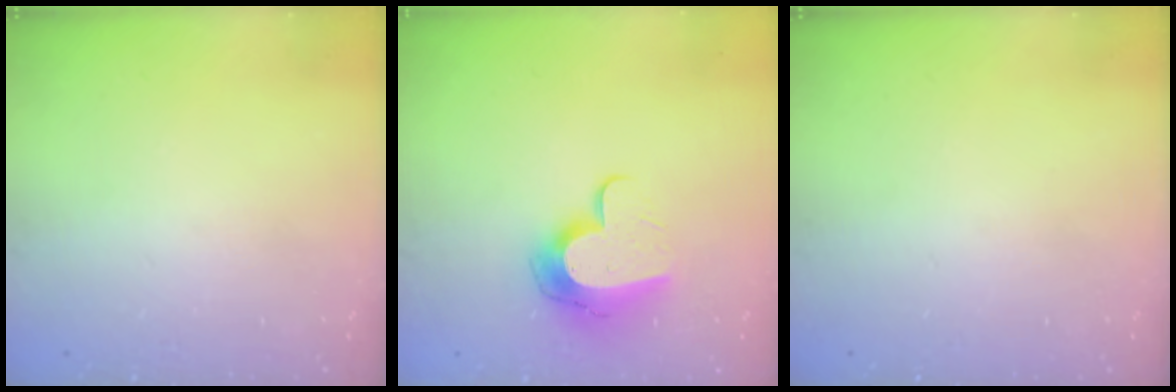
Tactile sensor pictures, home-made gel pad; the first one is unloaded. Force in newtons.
{"total": 12.1, "press": 12.1, "slide": 0.4}
{"total": 0.0}